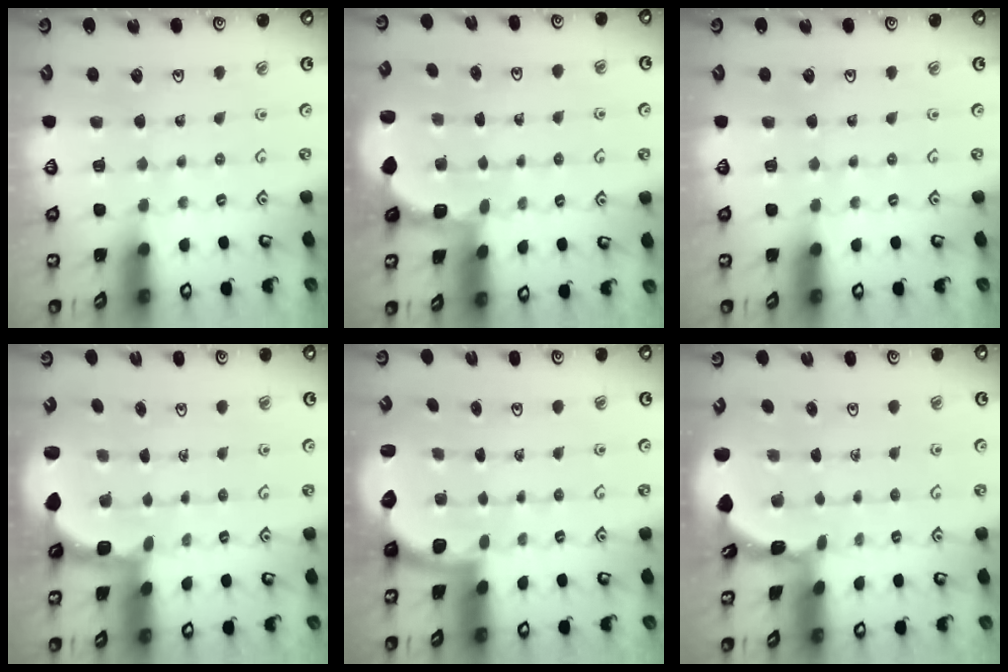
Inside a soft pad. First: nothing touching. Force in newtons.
{"total": 1.8, "press": 1.6, "slide": 0.7}
{"total": 0.0}
{"total": 2.6, "press": 2.3, "slide": 1.3}
{"total": 2.6, "press": 2.3, "slide": 1.2}
{"total": 1.5, "press": 1.5, "slide": 0.1}